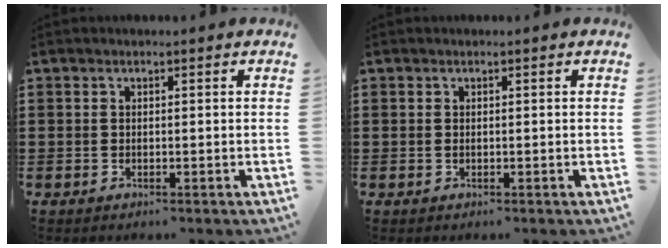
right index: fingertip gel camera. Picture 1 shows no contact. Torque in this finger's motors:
{"motor_torque": [1.35, 0.79, 0.01, 0.01]}